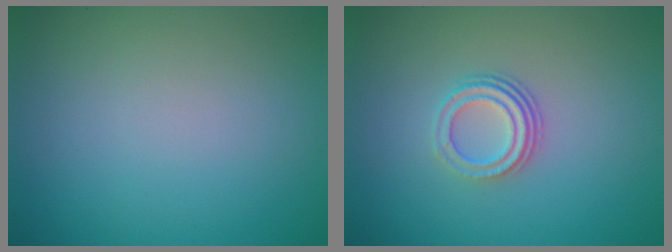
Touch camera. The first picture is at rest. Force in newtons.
{"total": 3.0, "press": 2.1, "slide": 2.1}